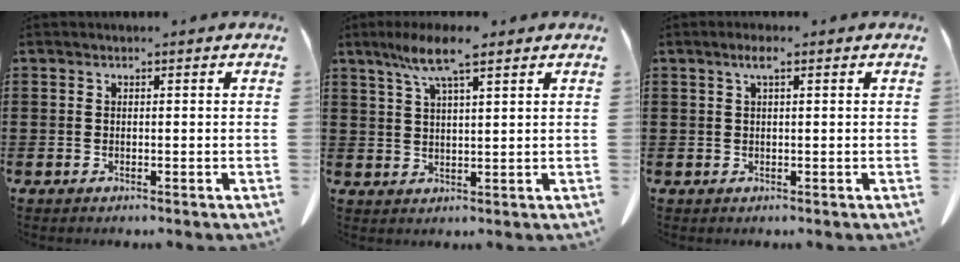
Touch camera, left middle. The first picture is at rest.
{"total": 7.4, "force": [4.8, 1.0, 5.5], "torque": [-0.117, 0.002, 0.084]}
{"total": 2.1, "force": [0.8, 0.4, 1.8], "torque": [-0.037, 0.005, 0.013]}